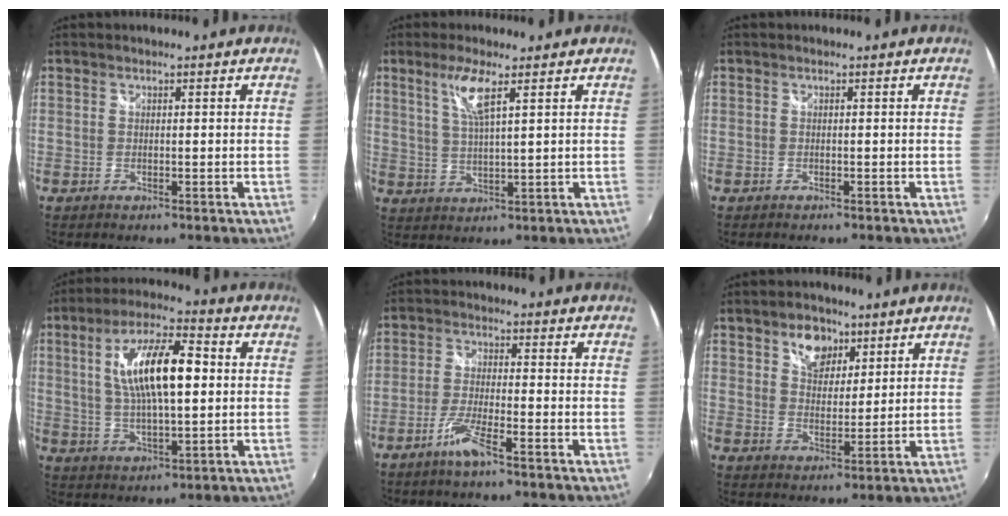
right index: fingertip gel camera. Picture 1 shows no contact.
{"total": 5.7, "force": [3.0, 0.4, 4.9], "torque": [-0.100, -0.003, 0.061]}
{"total": 0.5, "force": [-0.5, 0.0, 0.0], "torque": [-0.003, -0.004, -0.010]}
{"total": 14.4, "force": [2.4, 4.8, 13.4], "torque": [-0.242, 0.013, 0.043]}
{"total": 5.3, "force": [-3.7, 0.0, 3.8], "torque": [-0.090, -0.002, -0.074]}
{"total": 7.3, "force": [4.2, 4.9, 3.6], "torque": [-0.050, 0.009, 0.070]}